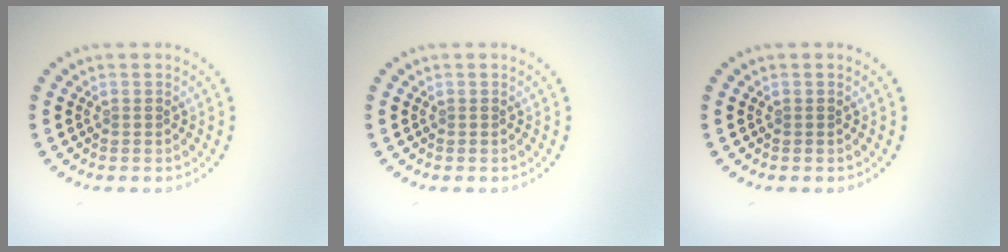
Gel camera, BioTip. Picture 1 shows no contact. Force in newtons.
{"total": 0.0}
{"total": 0.0}